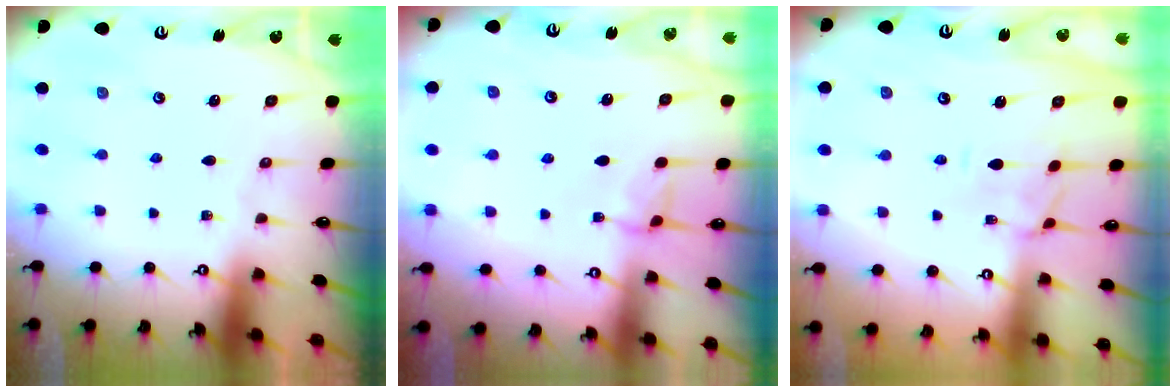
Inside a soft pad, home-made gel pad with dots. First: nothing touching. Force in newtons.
{"total": 2.7, "press": 2.7, "slide": 0.2}
{"total": 0.6, "press": 0.0, "slide": 0.6}